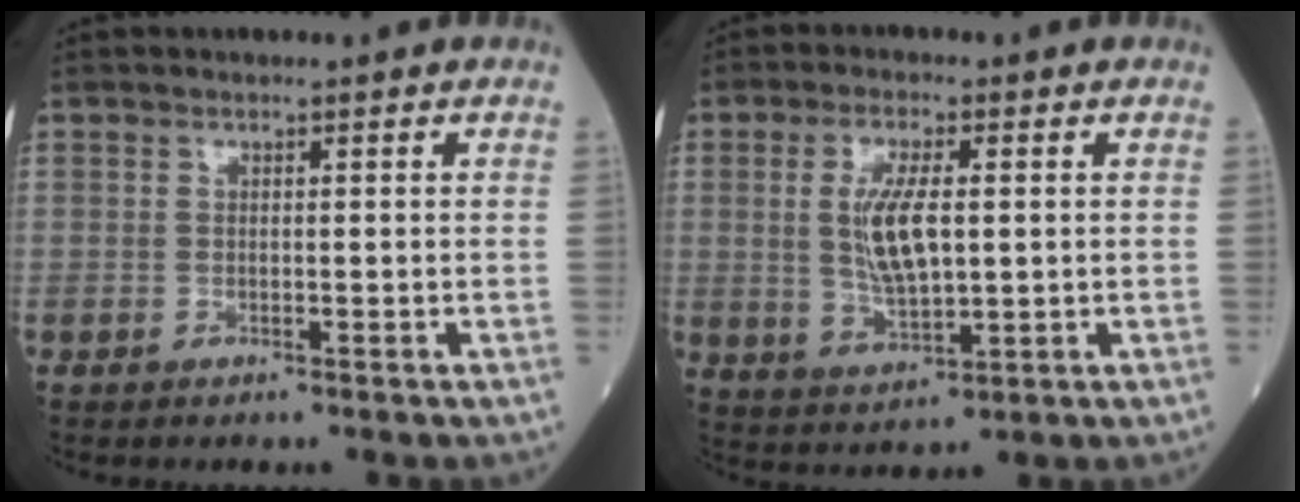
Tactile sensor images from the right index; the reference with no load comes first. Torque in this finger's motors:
{"motor_torque": [0.29, -0.02, 0.21, 0.09]}